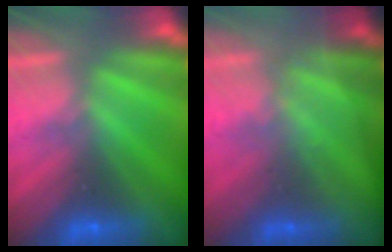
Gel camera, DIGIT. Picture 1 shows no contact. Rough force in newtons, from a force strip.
{"total": 1.3}